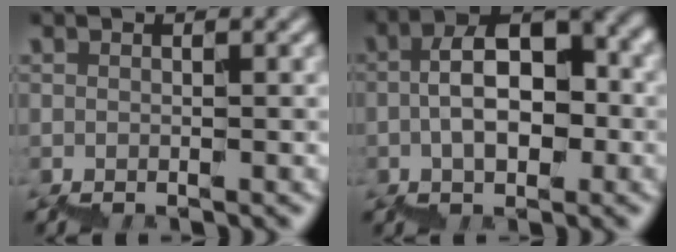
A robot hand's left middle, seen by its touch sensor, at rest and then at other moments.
{"total": 5.7, "force": [0.1, 2.8, 4.9], "torque": [-0.077, 0.030, -0.003]}